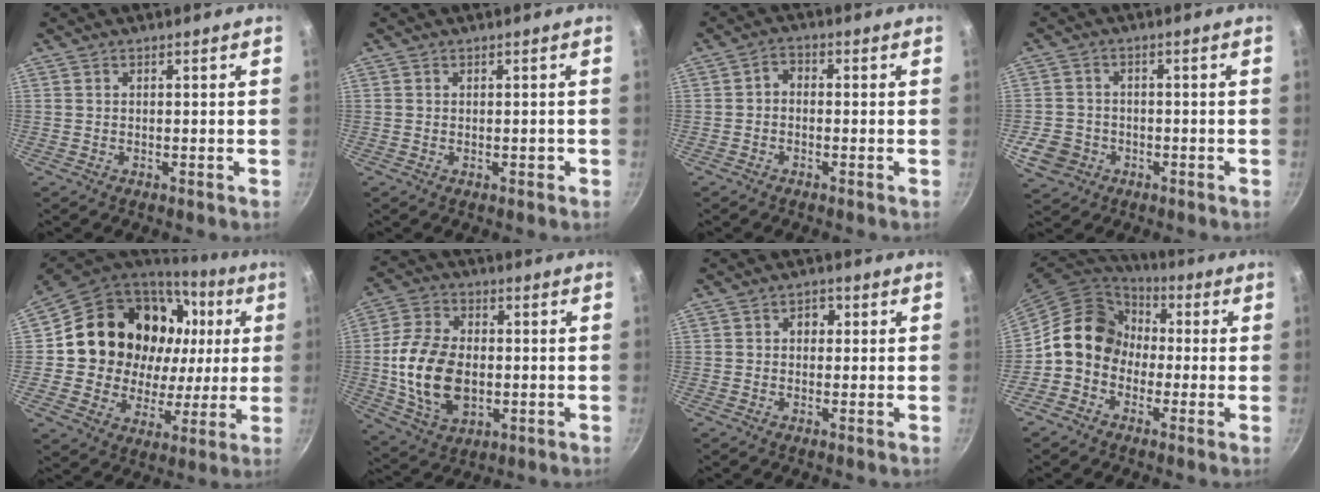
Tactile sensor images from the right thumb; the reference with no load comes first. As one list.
[{"total": 0.9, "force": [-0.2, 0.6, 0.6], "torque": [-0.001, 0.004, -0.004]}, {"total": 2.4, "force": [-0.7, 1.7, 1.5], "torque": [-0.028, 0.012, -0.021]}, {"total": 6.5, "force": [-2.3, 5.6, 2.4], "torque": [-0.037, 0.020, -0.036]}, {"total": 24.4, "force": [5.7, 19.6, 13.3], "torque": [-0.204, 0.022, 0.104]}, {"total": 15.8, "force": [-1.3, 10.5, 11.7], "torque": [-0.208, 0.006, -0.019]}, {"total": 2.8, "force": [0.4, 2.4, 1.5], "torque": [-0.007, 0.004, 0.000]}, {"total": 13.5, "force": [-0.9, 11.4, 7.1], "torque": [-0.083, 0.044, -0.039]}]